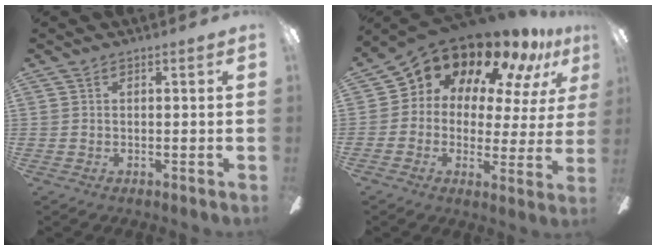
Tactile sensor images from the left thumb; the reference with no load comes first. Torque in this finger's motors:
{"motor_torque": [0.17, 1.59, 1.45, -1.32, 0.13]}